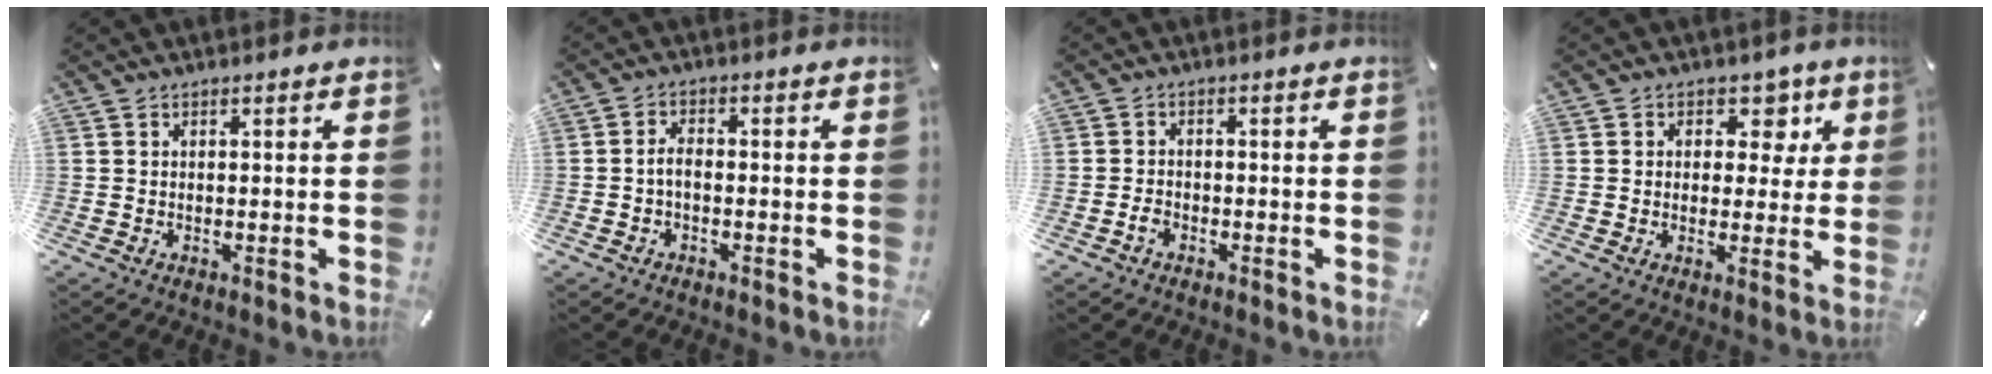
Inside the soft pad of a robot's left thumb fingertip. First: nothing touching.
{"total": 2.7, "force": [-1.0, 1.2, 2.2], "torque": [-0.047, 0.004, -0.021]}
{"total": 2.3, "force": [-1.2, 1.8, 0.8], "torque": [-0.013, 0.007, -0.025]}
{"total": 6.7, "force": [1.7, 5.8, 2.9], "torque": [-0.027, -0.008, 0.022]}